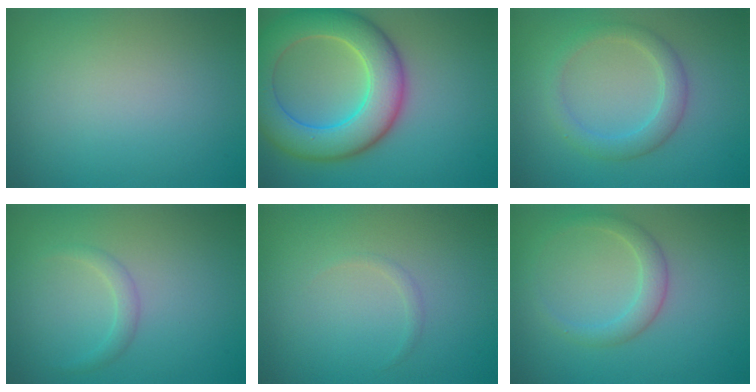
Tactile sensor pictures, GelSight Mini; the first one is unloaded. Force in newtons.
{"total": 8.8, "press": 8.8, "slide": 0.6}
{"total": 2.8, "press": 2.8, "slide": 0.2}
{"total": 1.2, "press": 1.2, "slide": 0.1}
{"total": 0.5, "press": 0.5, "slide": 0.0}
{"total": 2.2, "press": 2.2, "slide": 0.1}